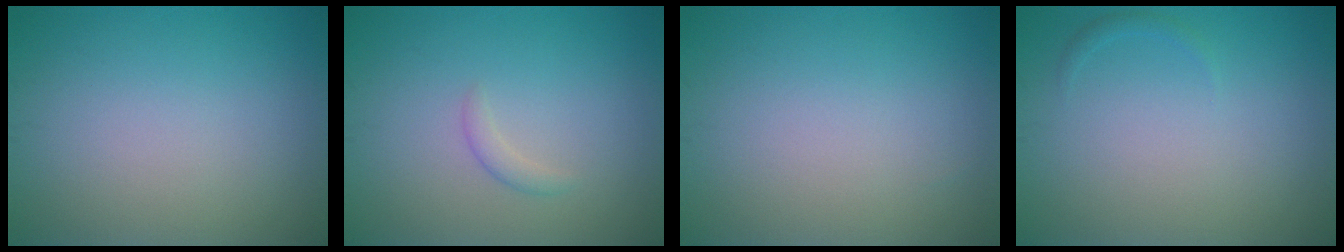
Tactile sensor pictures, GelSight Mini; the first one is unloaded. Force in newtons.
{"total": 1.0, "press": 1.0, "slide": 0.1}
{"total": 0.0}
{"total": 0.6, "press": 0.6, "slide": 0.0}